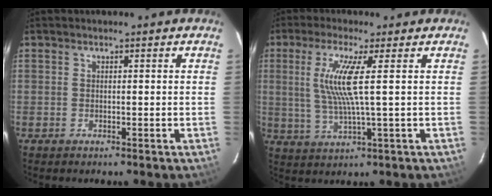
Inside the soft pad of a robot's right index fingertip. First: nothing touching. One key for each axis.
{"total": 8.1, "fx": 1.8, "fy": -0.3, "fz": 7.9, "tx": -0.158, "ty": -0.009, "tz": 0.040}